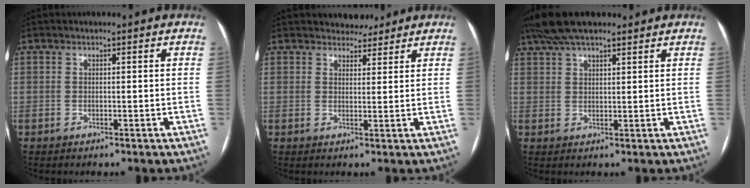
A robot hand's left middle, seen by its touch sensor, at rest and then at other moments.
{"total": 3.9, "force": [3.5, 1.5, 0.4], "torque": [-0.004, 0.001, 0.049]}
{"total": 10.0, "force": [7.8, 2.7, 5.6], "torque": [-0.102, 0.044, 0.139]}